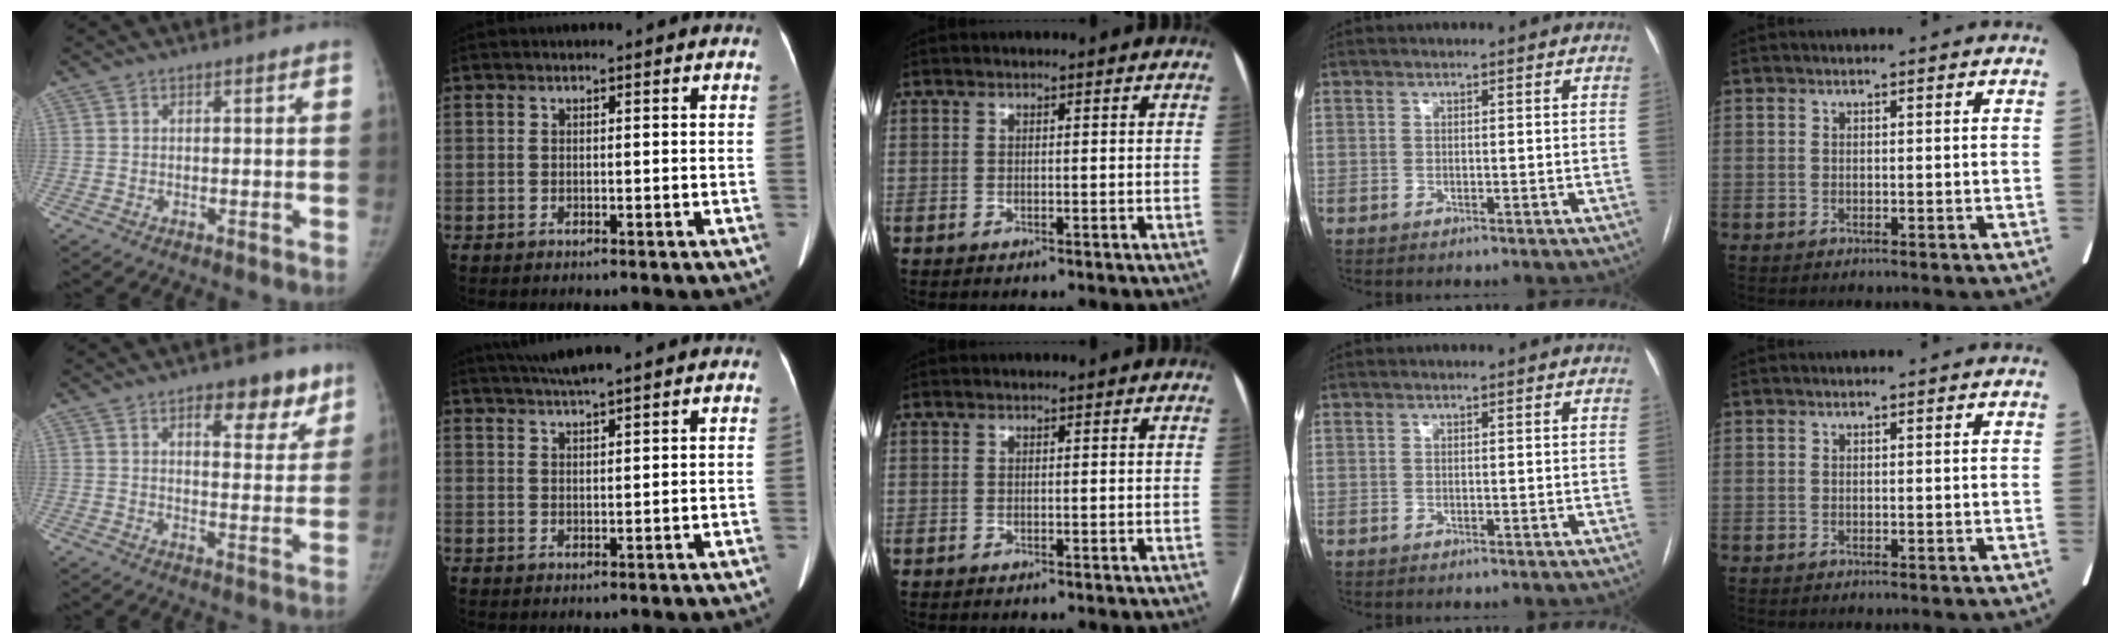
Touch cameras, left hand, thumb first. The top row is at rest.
{"thumb": {"total": 10.4, "force": [6.2, 4.8, 6.7], "torque": [-0.050, -0.029, 0.085]}, "index": {"total": 6.1, "force": [5.2, -0.4, 3.2], "torque": [-0.058, 0.030, 0.089]}}